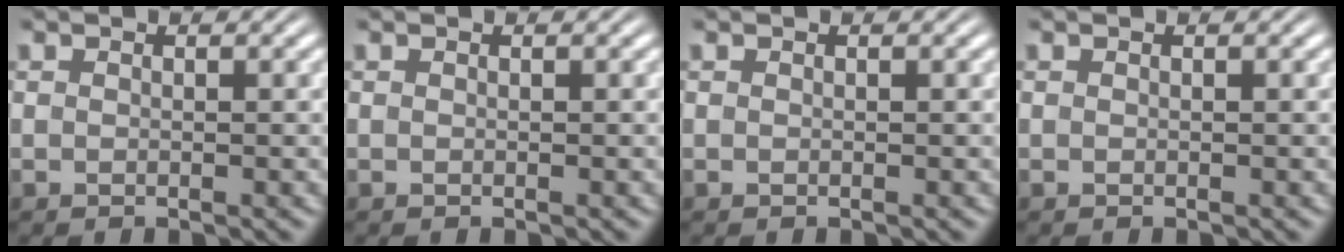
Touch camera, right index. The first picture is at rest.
{"total": 0.0}
{"total": 0.0}
{"total": 0.0}